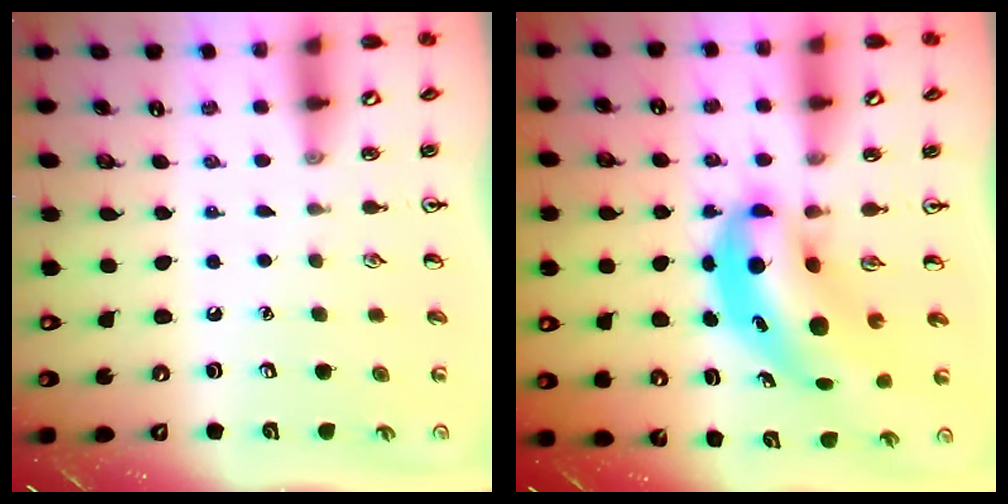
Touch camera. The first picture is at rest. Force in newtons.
{"total": 7.4, "press": 7.2, "slide": 1.7}